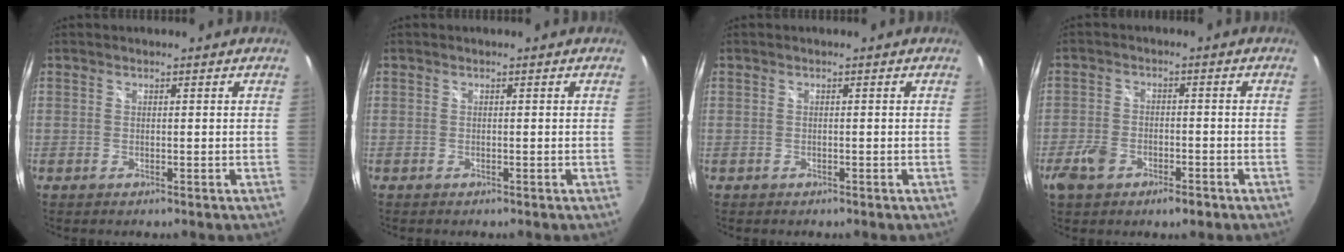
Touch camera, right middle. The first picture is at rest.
{"total": 0.0}
{"total": 0.6, "force": [-0.4, 0.4, 0.0], "torque": [-0.002, -0.002, -0.006]}
{"total": 7.1, "force": [-4.1, 3.9, 4.3], "torque": [-0.105, -0.007, -0.074]}